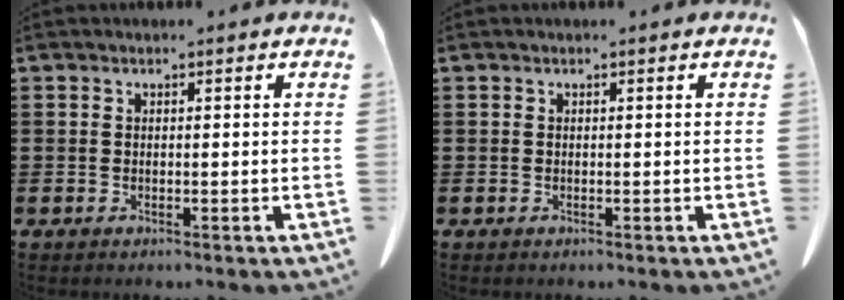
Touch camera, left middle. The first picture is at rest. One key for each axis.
{"total": 0.0}